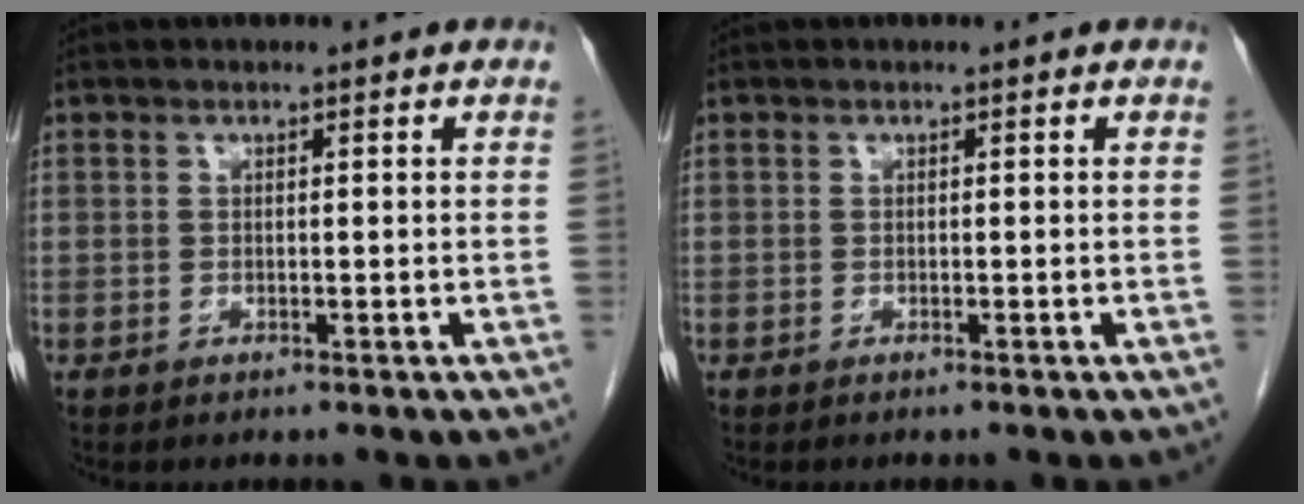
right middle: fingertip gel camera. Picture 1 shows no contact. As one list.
[{"total": 0.0}]